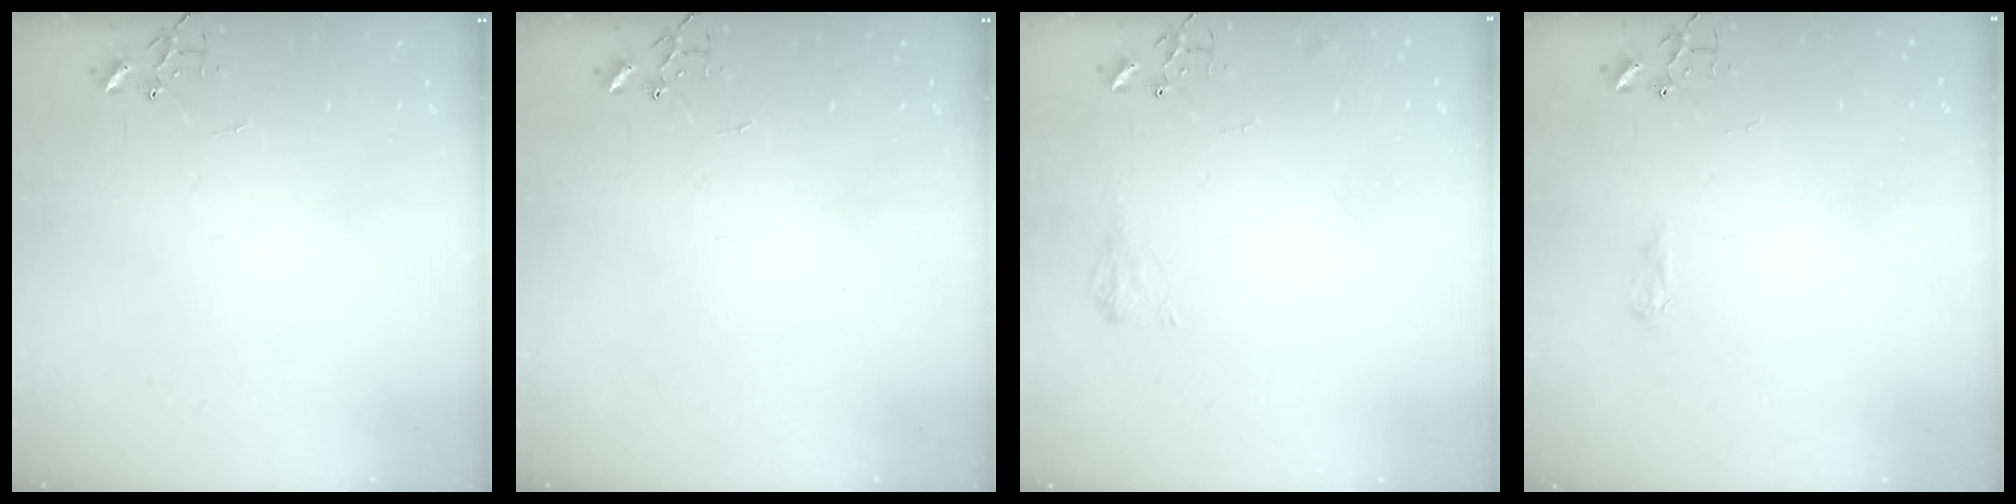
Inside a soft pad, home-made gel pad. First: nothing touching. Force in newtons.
{"total": 0.0}
{"total": 6.3, "press": 6.3, "slide": 0.8}
{"total": 6.9, "press": 6.9, "slide": 0.8}